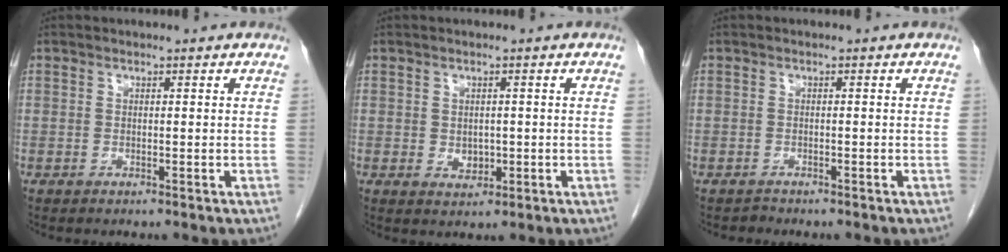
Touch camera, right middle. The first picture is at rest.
{"total": 2.0, "force": [-0.1, 1.6, 1.3], "torque": [-0.019, -0.001, 0.004]}
{"total": 0.6, "force": [-0.6, 0.1, -0.3], "torque": [-0.004, -0.003, -0.013]}